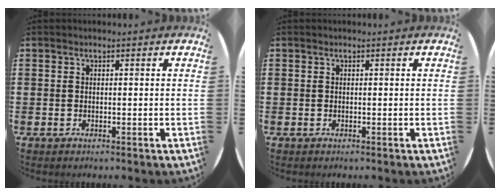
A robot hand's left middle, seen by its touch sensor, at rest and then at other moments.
{"total": 0.0}